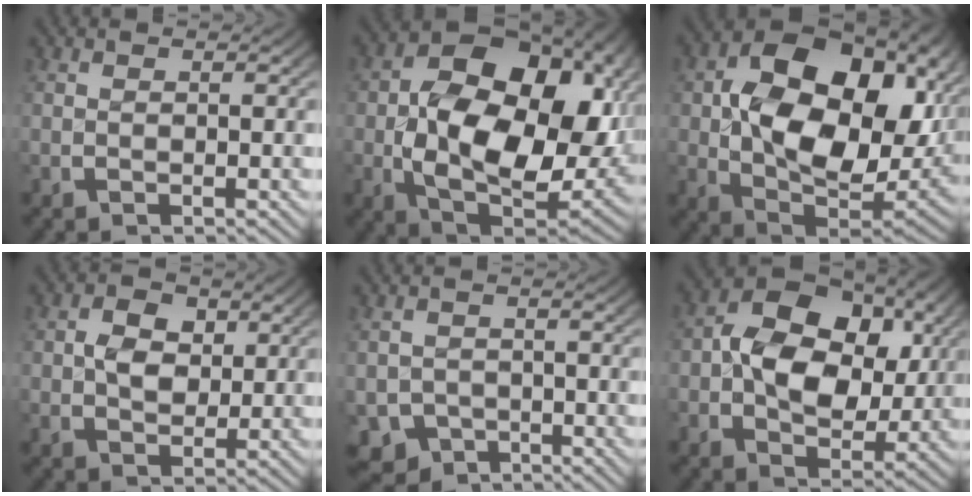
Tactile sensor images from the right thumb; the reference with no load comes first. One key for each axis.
{"total": 22.4, "fx": -0.3, "fy": 15.0, "fz": 16.7, "tx": -0.301, "ty": -0.059, "tz": 0.013}
{"total": 22.4, "fx": 1.9, "fy": 15.0, "fz": 16.5, "tx": -0.300, "ty": -0.047, "tz": 0.040}
{"total": 3.7, "fx": 0.7, "fy": 2.9, "fz": 2.1, "tx": -0.033, "ty": -0.015, "tz": 0.021}
{"total": 6.0, "fx": -3.7, "fy": 4.4, "fz": 1.8, "tx": -0.037, "ty": -0.040, "tz": -0.051}
{"total": 12.8, "fx": 1.1, "fy": 9.1, "fz": 8.9, "tx": -0.163, "ty": -0.016, "tz": 0.013}